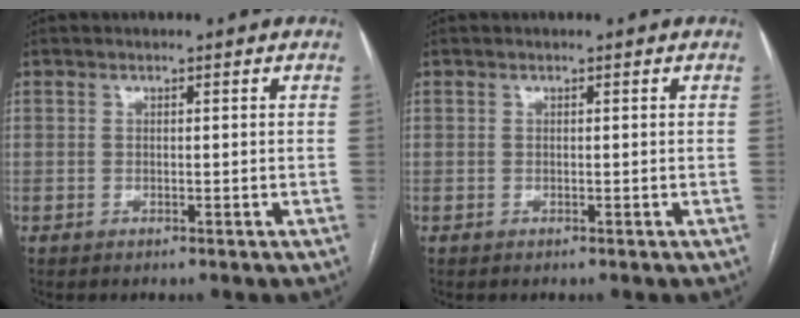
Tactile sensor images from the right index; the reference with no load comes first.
{"total": 0.0}